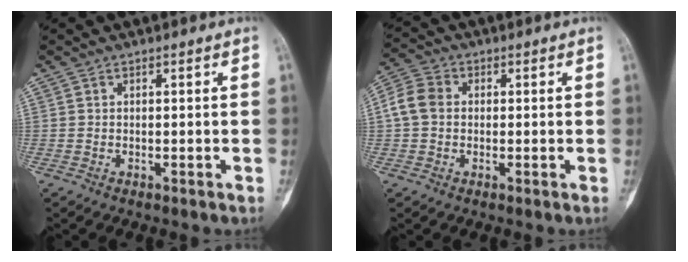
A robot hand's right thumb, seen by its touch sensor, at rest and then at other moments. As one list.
[{"total": 6.0, "force": [0.0, 4.8, 3.6], "torque": [-0.073, 0.018, -0.011]}]